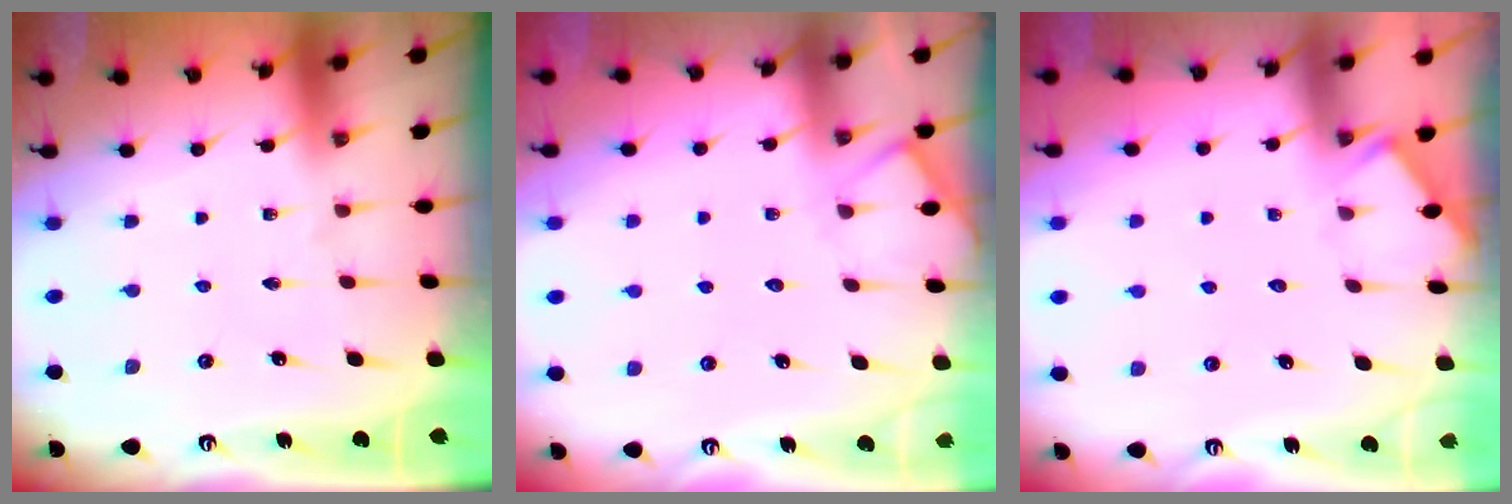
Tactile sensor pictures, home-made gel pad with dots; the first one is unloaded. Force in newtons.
{"total": 3.9, "press": 3.8, "slide": 0.5}
{"total": 2.4, "press": 2.4, "slide": 0.3}